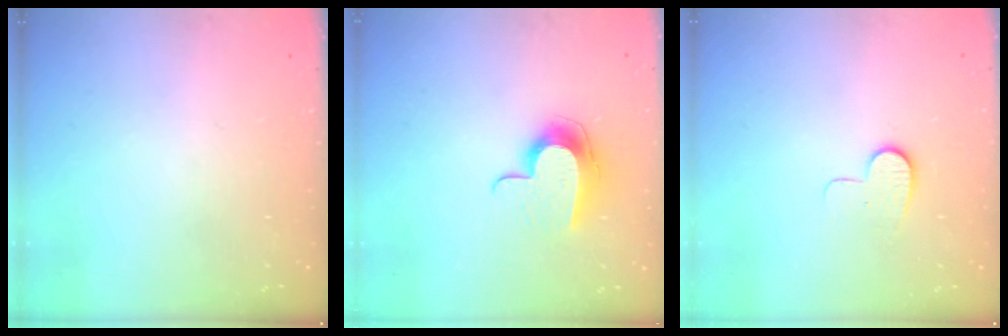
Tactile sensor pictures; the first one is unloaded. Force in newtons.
{"total": 10.9, "press": 10.9, "slide": 0.7}
{"total": 7.0, "press": 7.0, "slide": 0.6}